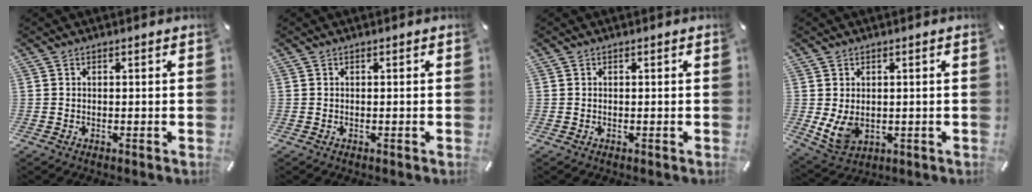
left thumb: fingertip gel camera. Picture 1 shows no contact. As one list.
[{"total": 0.0}, {"total": 0.0}, {"total": 5.7, "force": [0.7, 4.6, 3.4], "torque": [-0.089, -0.012, 0.011]}]